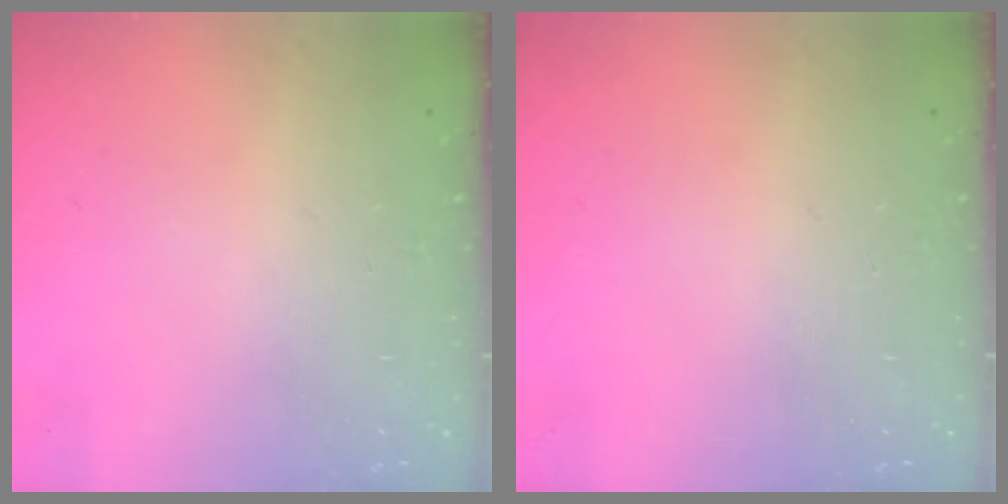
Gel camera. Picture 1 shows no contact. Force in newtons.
{"total": 0.0}